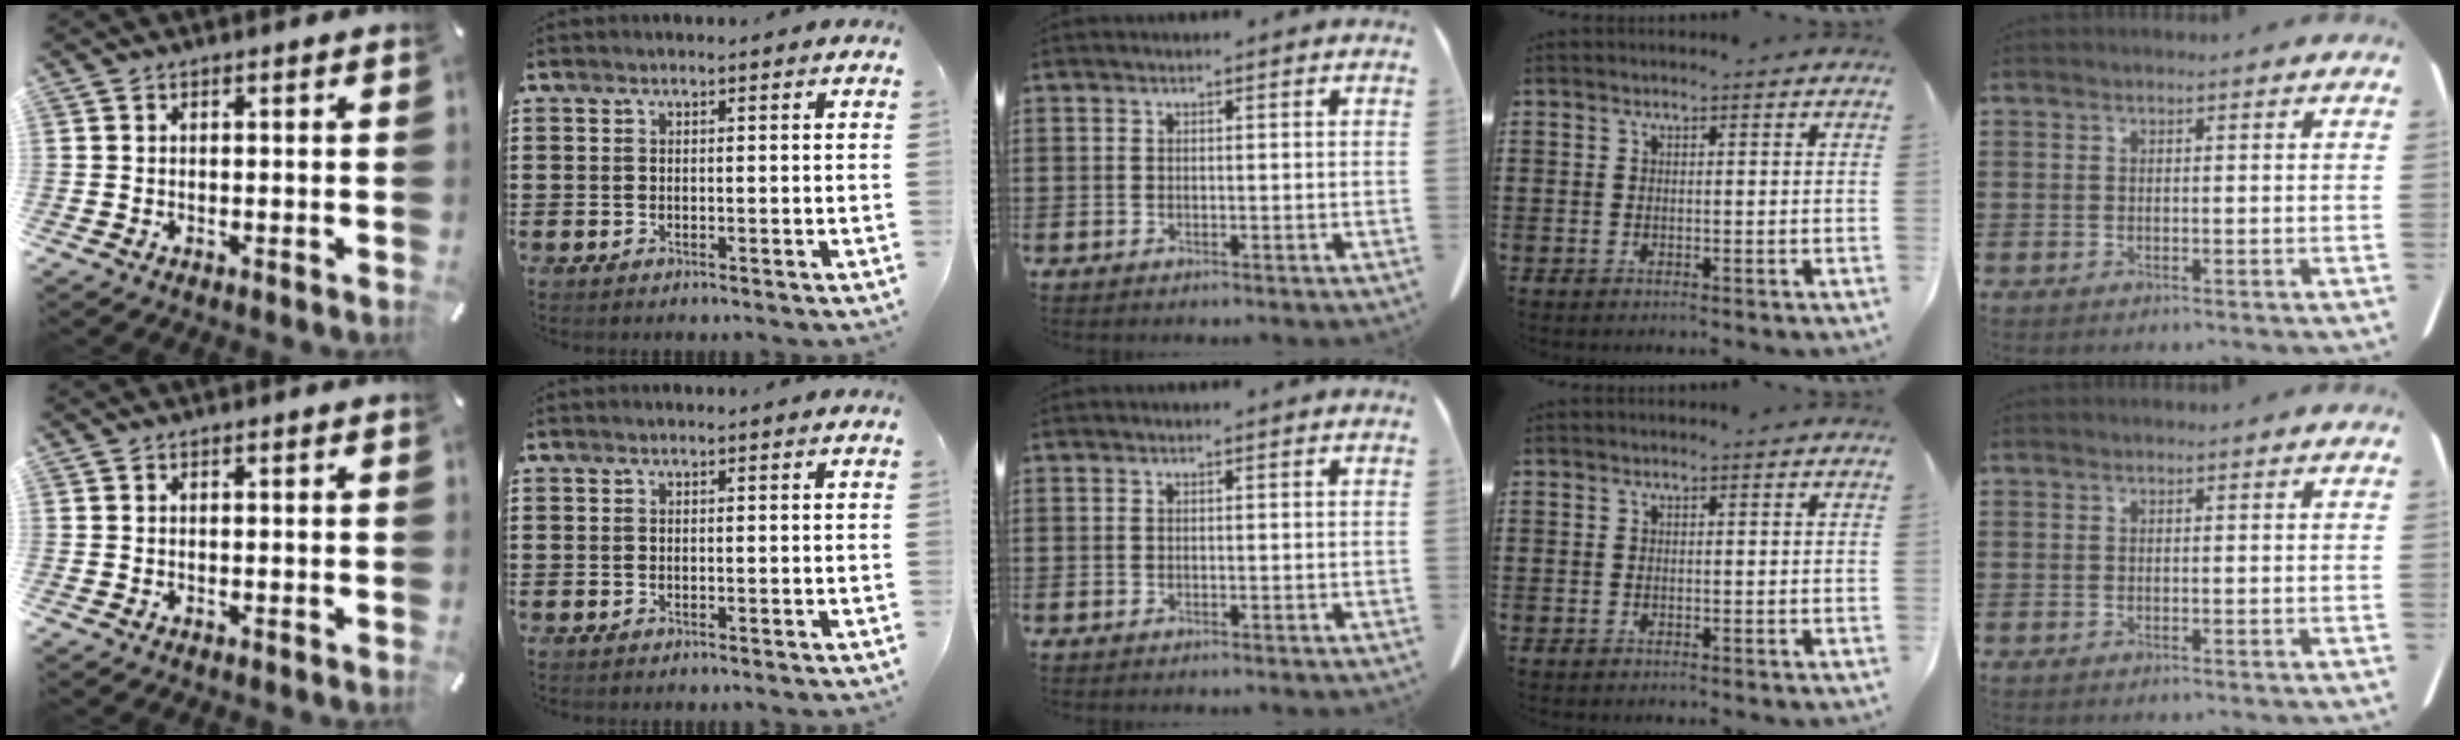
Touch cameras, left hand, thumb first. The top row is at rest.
{}